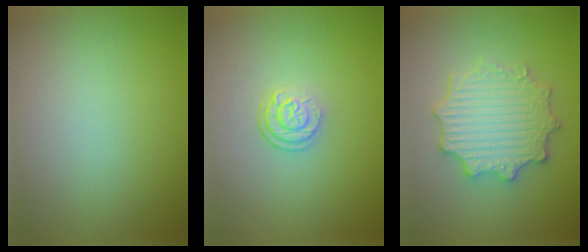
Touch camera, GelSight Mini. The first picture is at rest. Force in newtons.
{"total": 2.6, "press": 1.9, "slide": 1.8}
{"total": 5.6, "press": 5.6, "slide": 1.0}